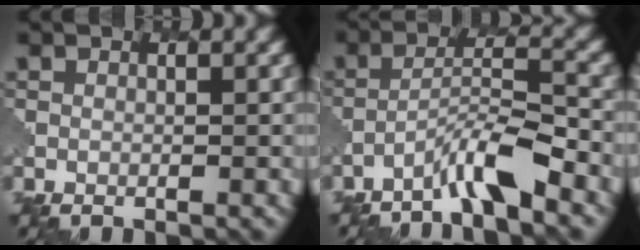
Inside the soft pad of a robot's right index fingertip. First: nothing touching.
{"total": 4.1, "force": [-3.2, 0.2, 2.6], "torque": [-0.046, 0.012, -0.064]}